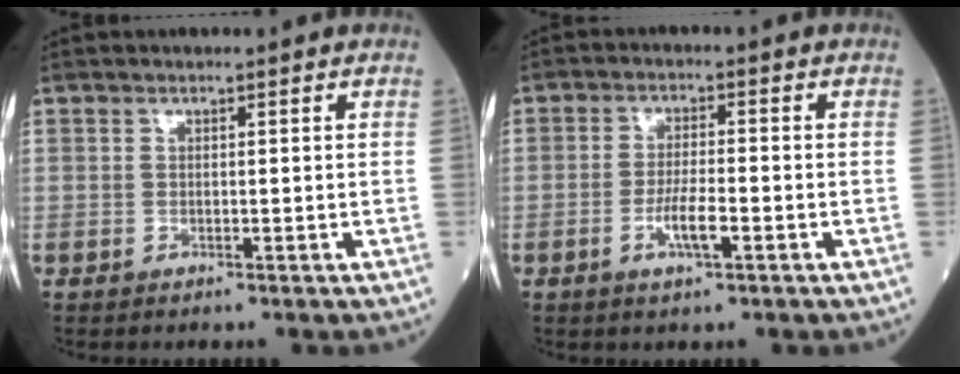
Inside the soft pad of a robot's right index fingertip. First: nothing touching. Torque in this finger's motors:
{"motor_torque": [0.16, -0.20, 0.48, 0.12]}